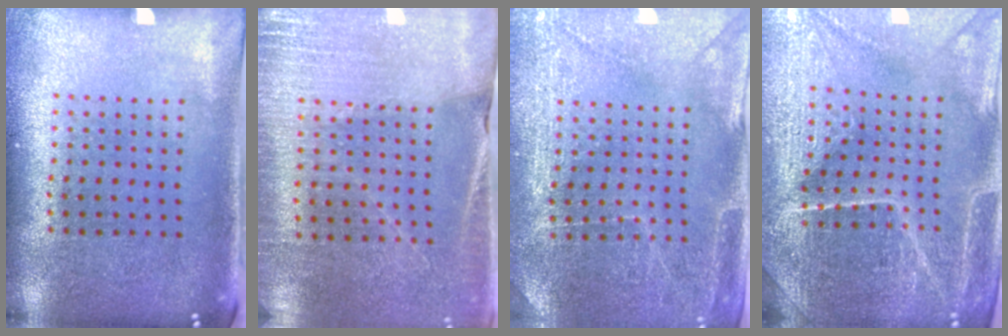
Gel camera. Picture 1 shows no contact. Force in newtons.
{"total": 2.7, "press": 2.6, "slide": 0.3}
{"total": 2.9, "press": 2.8, "slide": 0.3}
{"total": 4.6, "press": 4.4, "slide": 1.2}